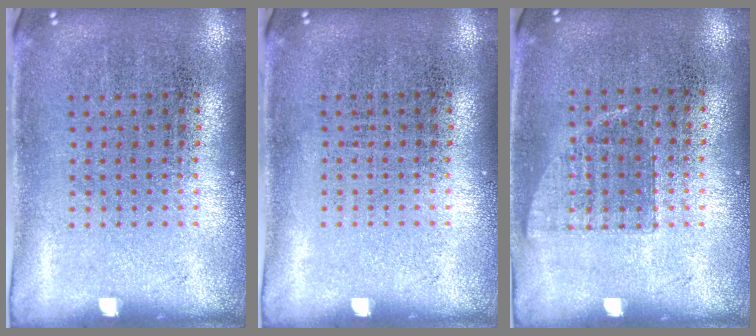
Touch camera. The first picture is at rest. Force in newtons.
{"total": 0.0}
{"total": 0.7, "press": 0.6, "slide": 0.3}